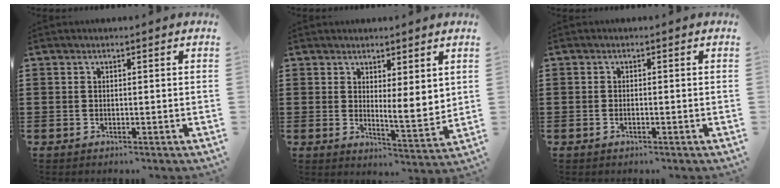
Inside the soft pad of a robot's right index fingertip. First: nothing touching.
{"total": 4.5, "force": [2.8, 1.4, 3.2], "torque": [-0.044, -0.021, 0.046]}
{"total": 0.7, "force": [-0.3, 0.1, 0.6], "torque": [-0.015, -0.007, -0.004]}